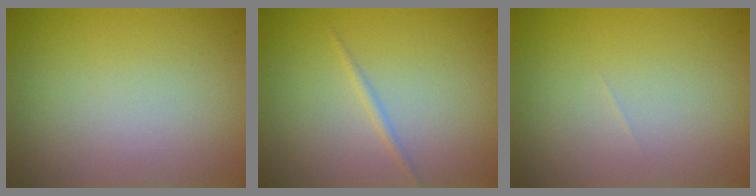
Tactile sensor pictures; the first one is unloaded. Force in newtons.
{"total": 0.8, "press": 0.8, "slide": 0.1}
{"total": 0.0}